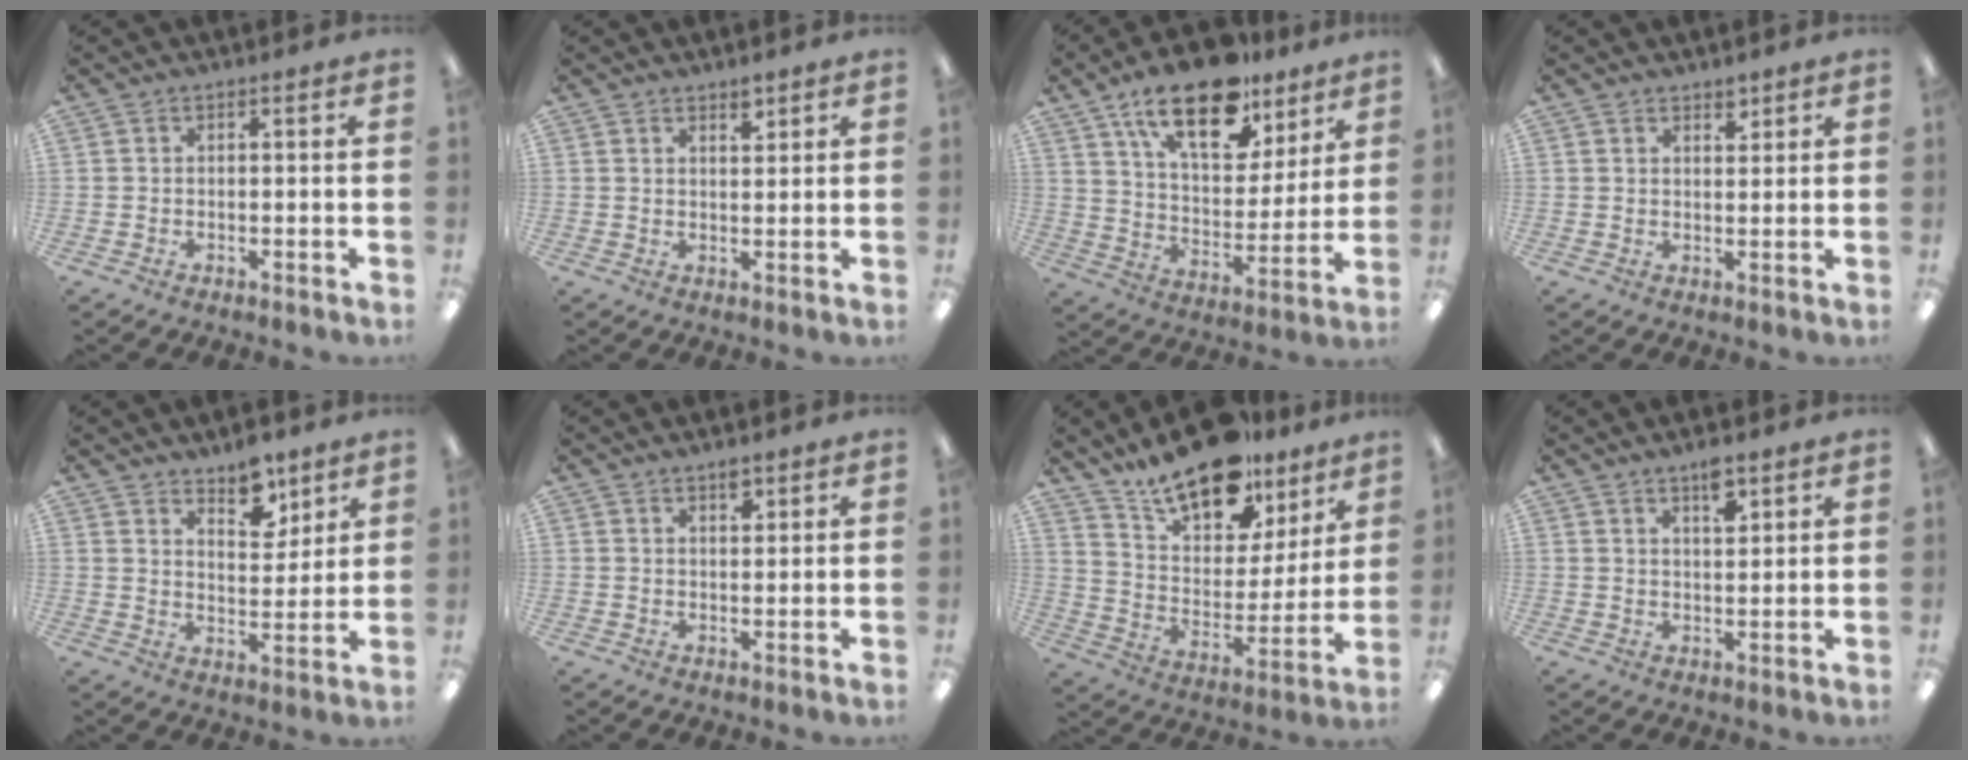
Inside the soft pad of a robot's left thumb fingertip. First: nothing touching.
{"total": 2.8, "force": [2.3, 1.1, 1.0], "torque": [0.001, -0.016, 0.038]}
{"total": 20.1, "force": [13.2, 9.3, 11.9], "torque": [-0.193, -0.062, 0.225]}
{"total": 2.7, "force": [2.2, 1.3, 0.8], "torque": [0.008, -0.014, 0.037]}
{"total": 8.4, "force": [6.8, 3.9, 3.2], "torque": [-0.028, -0.045, 0.118]}
{"total": 2.9, "force": [2.2, 1.3, 1.4], "torque": [-0.005, -0.010, 0.034]}
{"total": 20.6, "force": [15.6, 9.5, 9.6], "torque": [-0.165, -0.102, 0.277]}
{"total": 5.0, "force": [3.5, 1.9, 3.0], "torque": [-0.035, -0.018, 0.056]}